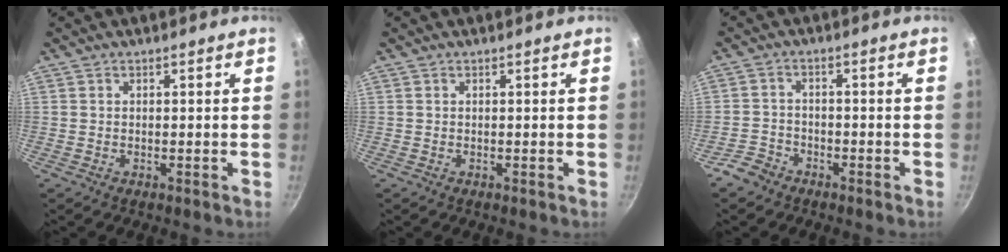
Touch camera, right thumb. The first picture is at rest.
{"total": 0.0}
{"total": 3.6, "force": [-2.8, 2.1, 0.5], "torque": [-0.003, 0.014, -0.059]}